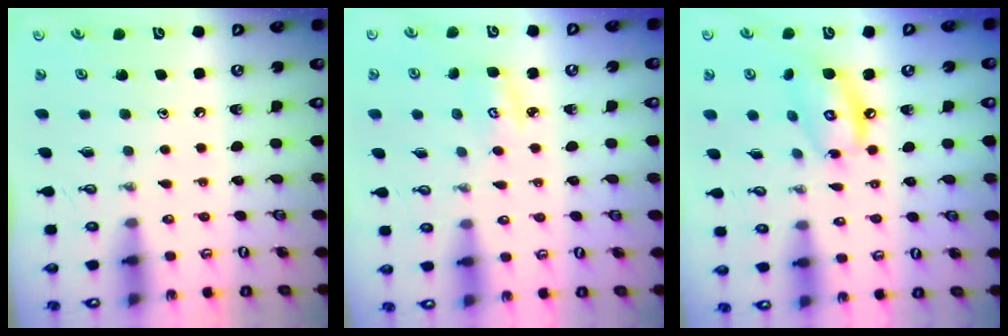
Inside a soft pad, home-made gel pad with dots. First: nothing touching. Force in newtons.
{"total": 3.5, "press": 3.5, "slide": 0.4}
{"total": 11.0, "press": 11.0, "slide": 0.9}